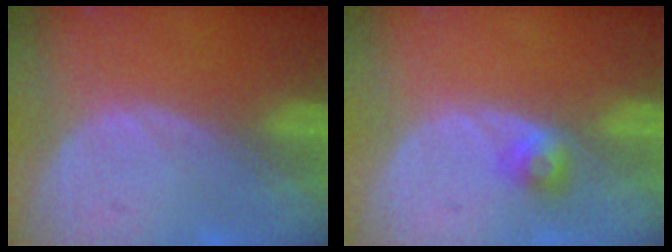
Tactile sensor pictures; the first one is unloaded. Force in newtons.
{"total": 2.5, "press": 2.2, "slide": 1.2}